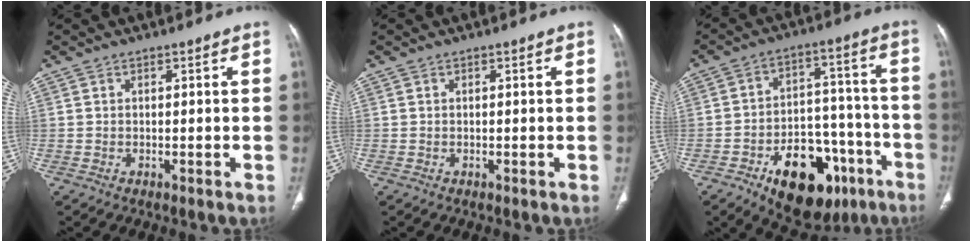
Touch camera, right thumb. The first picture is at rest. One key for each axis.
{"total": 0.0}
{"total": 20.1, "fx": -10.5, "fy": 11.5, "fz": 12.8, "tx": -0.145, "ty": 0.069, "tz": -0.146}